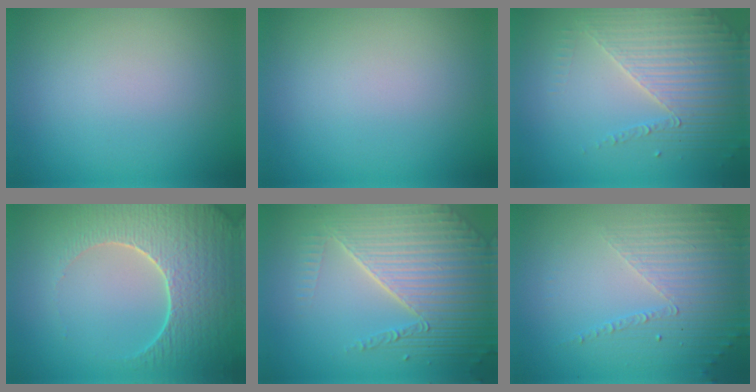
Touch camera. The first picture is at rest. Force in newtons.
{"total": 0.0}
{"total": 4.0, "press": 3.8, "slide": 1.3}
{"total": 6.9, "press": 5.6, "slide": 3.9}
{"total": 8.6, "press": 5.7, "slide": 6.5}
{"total": 5.2, "press": 3.1, "slide": 4.1}